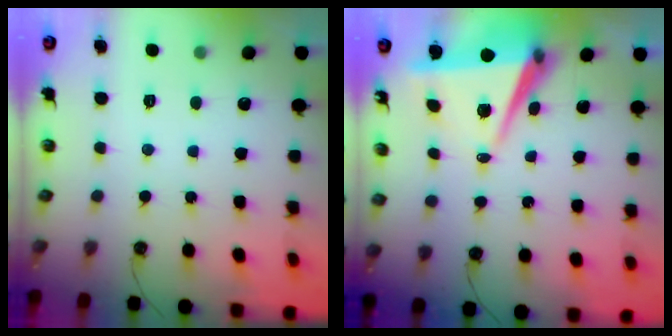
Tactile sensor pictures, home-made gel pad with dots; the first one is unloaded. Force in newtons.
{"total": 8.1, "press": 7.0, "slide": 4.1}